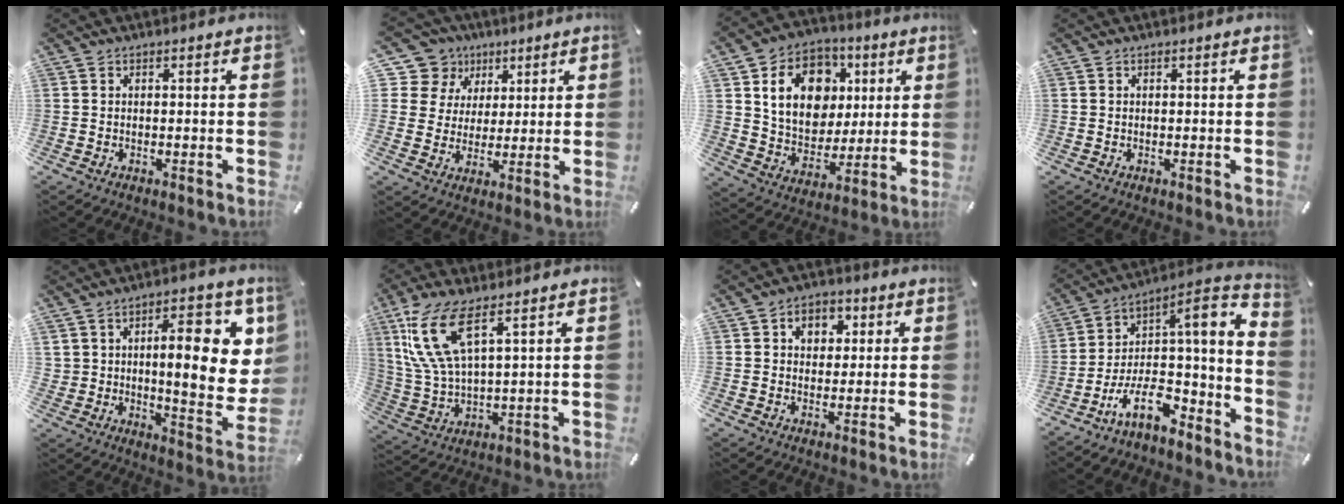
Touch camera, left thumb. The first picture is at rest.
{"total": 11.2, "force": [4.6, 10.1, 2.1], "torque": [-0.040, -0.029, 0.092]}
{"total": 16.7, "force": [5.3, 13.6, 8.3], "torque": [-0.138, -0.006, 0.103]}
{"total": 0.0}
{"total": 16.7, "force": [5.1, 8.7, 13.3], "torque": [-0.168, -0.029, 0.082]}
{"total": 13.2, "force": [7.4, 4.5, 10.0], "torque": [-0.237, -0.020, 0.132]}
{"total": 5.7, "force": [1.7, 4.7, 2.7], "torque": [-0.027, -0.002, 0.021]}
{"total": 11.2, "force": [-5.0, 3.8, 9.3], "torque": [-0.160, 0.003, -0.092]}